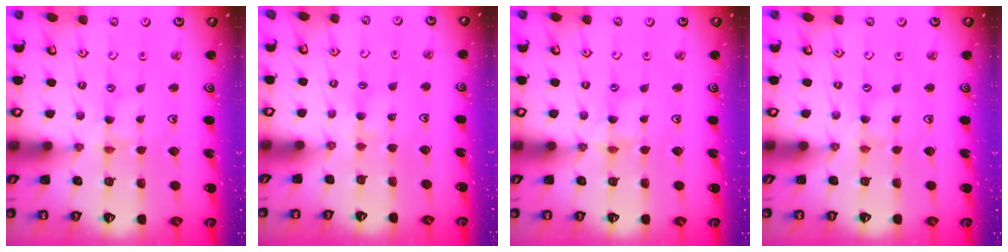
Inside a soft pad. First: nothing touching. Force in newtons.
{"total": 3.1, "press": 3.1, "slide": 0.4}
{"total": 2.4, "press": 2.4, "slide": 0.3}
{"total": 0.0}